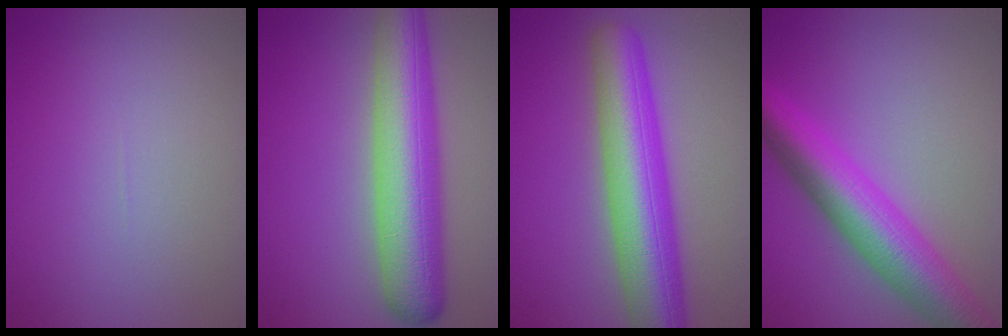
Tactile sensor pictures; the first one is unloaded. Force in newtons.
{"total": 9.5, "press": 9.5, "slide": 0.2}
{"total": 9.4, "press": 9.4, "slide": 0.2}
{"total": 8.1, "press": 8.1, "slide": 0.3}